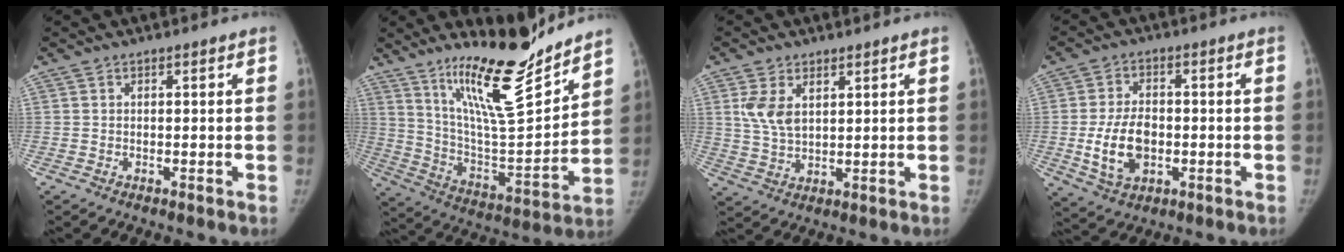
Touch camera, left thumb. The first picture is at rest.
{"total": 20.5, "force": [15.6, 4.0, 12.7], "torque": [-0.170, -0.111, 0.271]}
{"total": 6.2, "force": [2.5, 3.8, 4.3], "torque": [-0.074, -0.008, 0.058]}
{"total": 9.7, "force": [-1.8, 6.3, 7.1], "torque": [-0.117, 0.007, -0.025]}